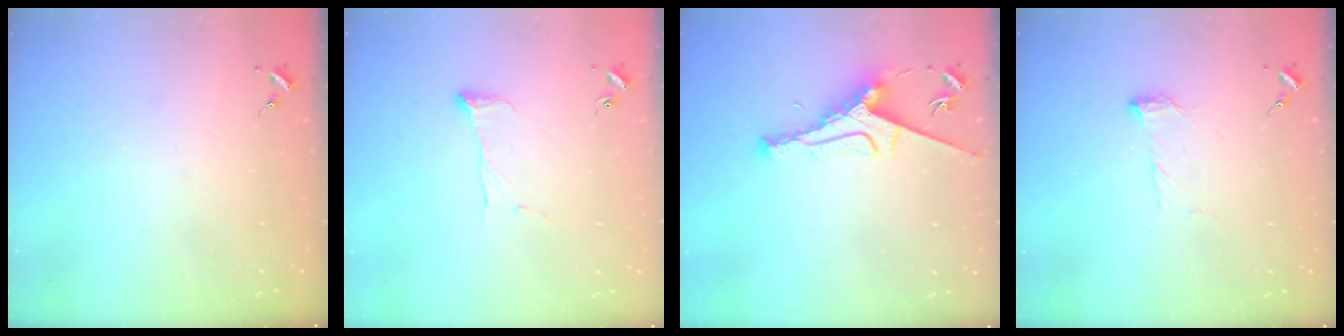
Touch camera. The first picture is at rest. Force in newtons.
{"total": 5.8, "press": 5.8, "slide": 0.5}
{"total": 9.1, "press": 9.1, "slide": 0.9}
{"total": 7.6, "press": 7.5, "slide": 0.8}